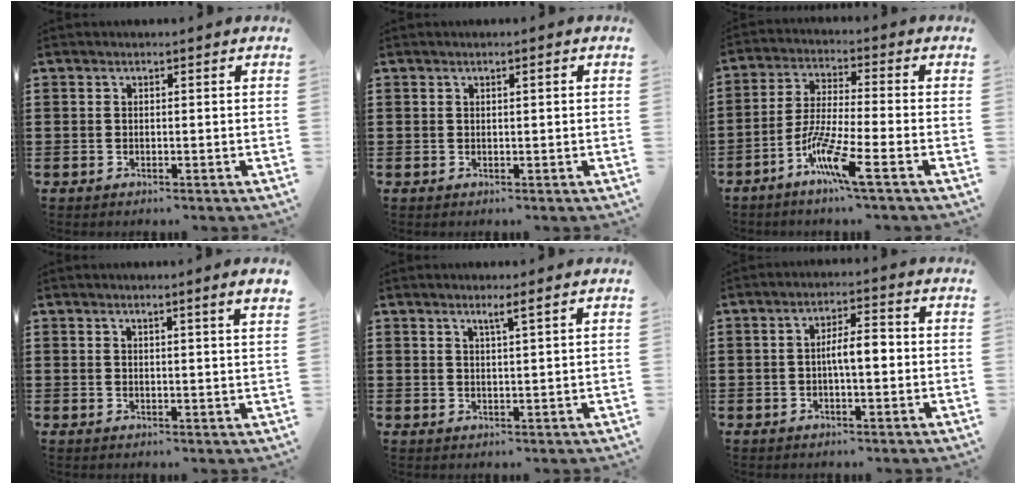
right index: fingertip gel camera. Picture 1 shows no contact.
{"total": 0.6, "force": [0.2, 0.0, 0.5], "torque": [-0.009, 0.000, 0.004]}
{"total": 9.2, "force": [-5.3, 0.4, 7.5], "torque": [-0.163, -0.013, -0.103]}
{"total": 1.9, "force": [1.5, -0.7, 0.9], "torque": [-0.016, -0.006, 0.027]}
{"total": 2.1, "force": [1.4, -0.4, 1.5], "torque": [-0.028, -0.004, 0.024]}
{"total": 4.7, "force": [-0.4, 1.4, 4.5], "torque": [-0.079, 0.008, -0.010]}